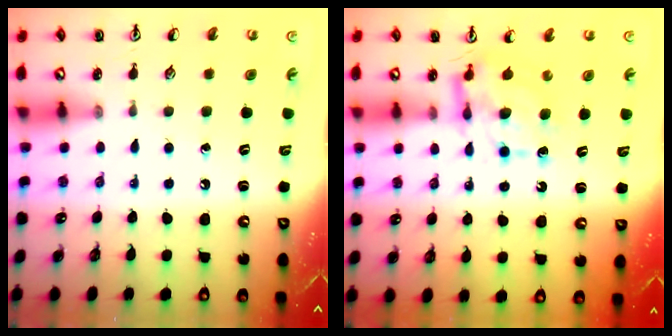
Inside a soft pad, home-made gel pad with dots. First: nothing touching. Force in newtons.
{"total": 7.3, "press": 7.3, "slide": 0.2}